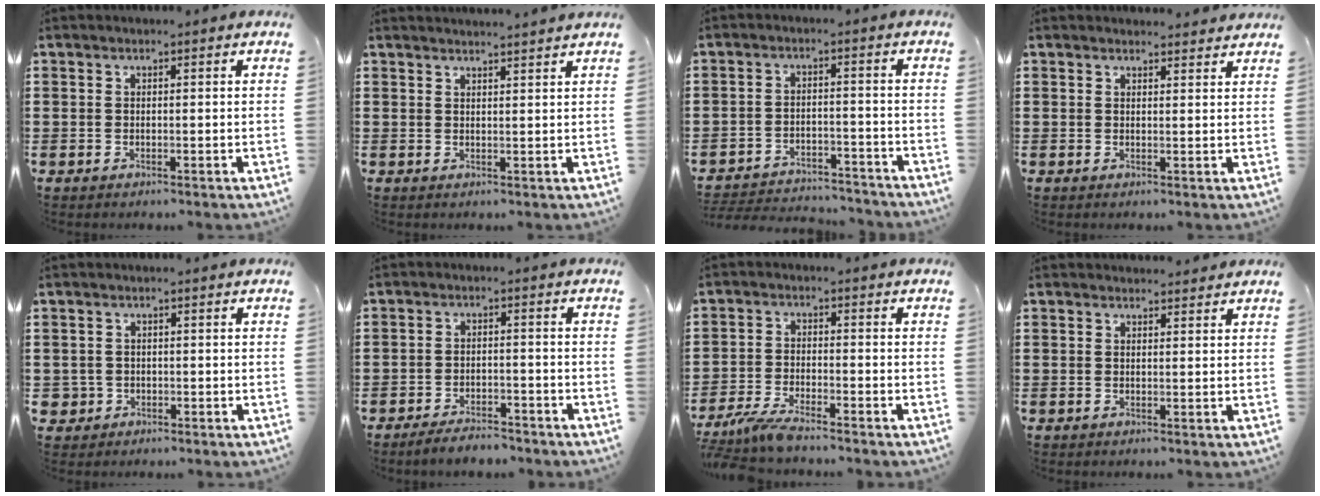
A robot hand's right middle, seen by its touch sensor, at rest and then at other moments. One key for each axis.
{"total": 2.0, "fx": 1.9, "fy": -0.3, "fz": 0.2, "tx": -0.007, "ty": 0.000, "tz": 0.038}
{"total": 3.9, "fx": -3.8, "fy": 0.5, "fz": 0.2, "tx": -0.016, "ty": 0.000, "tz": -0.083}
{"total": 1.7, "fx": 1.7, "fy": 0.2, "fz": 0.0, "tx": 0.003, "ty": 0.000, "tz": 0.031}
{"total": 1.5, "fx": -0.5, "fy": 1.4, "fz": 0.3, "tx": -0.010, "ty": 0.003, "tz": -0.014}
{"total": 3.5, "fx": -3.4, "fy": 0.5, "fz": 0.6, "tx": -0.013, "ty": 0.003, "tz": -0.068}
{"total": 4.3, "fx": -4.0, "fy": 0.0, "fz": 1.7, "tx": -0.051, "ty": -0.013, "tz": -0.082}
{"total": 1.3, "fx": 1.3, "fy": 0.1, "fz": 0.0, "tx": 0.004, "ty": -0.005, "tz": 0.024}